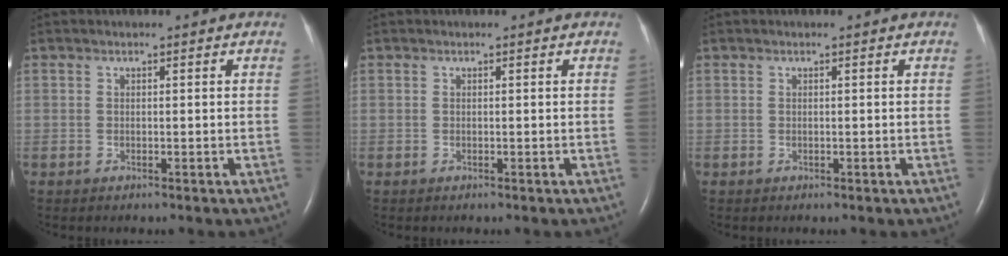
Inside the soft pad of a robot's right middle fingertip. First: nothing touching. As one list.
[{"total": 0.0}, {"total": 0.0}]